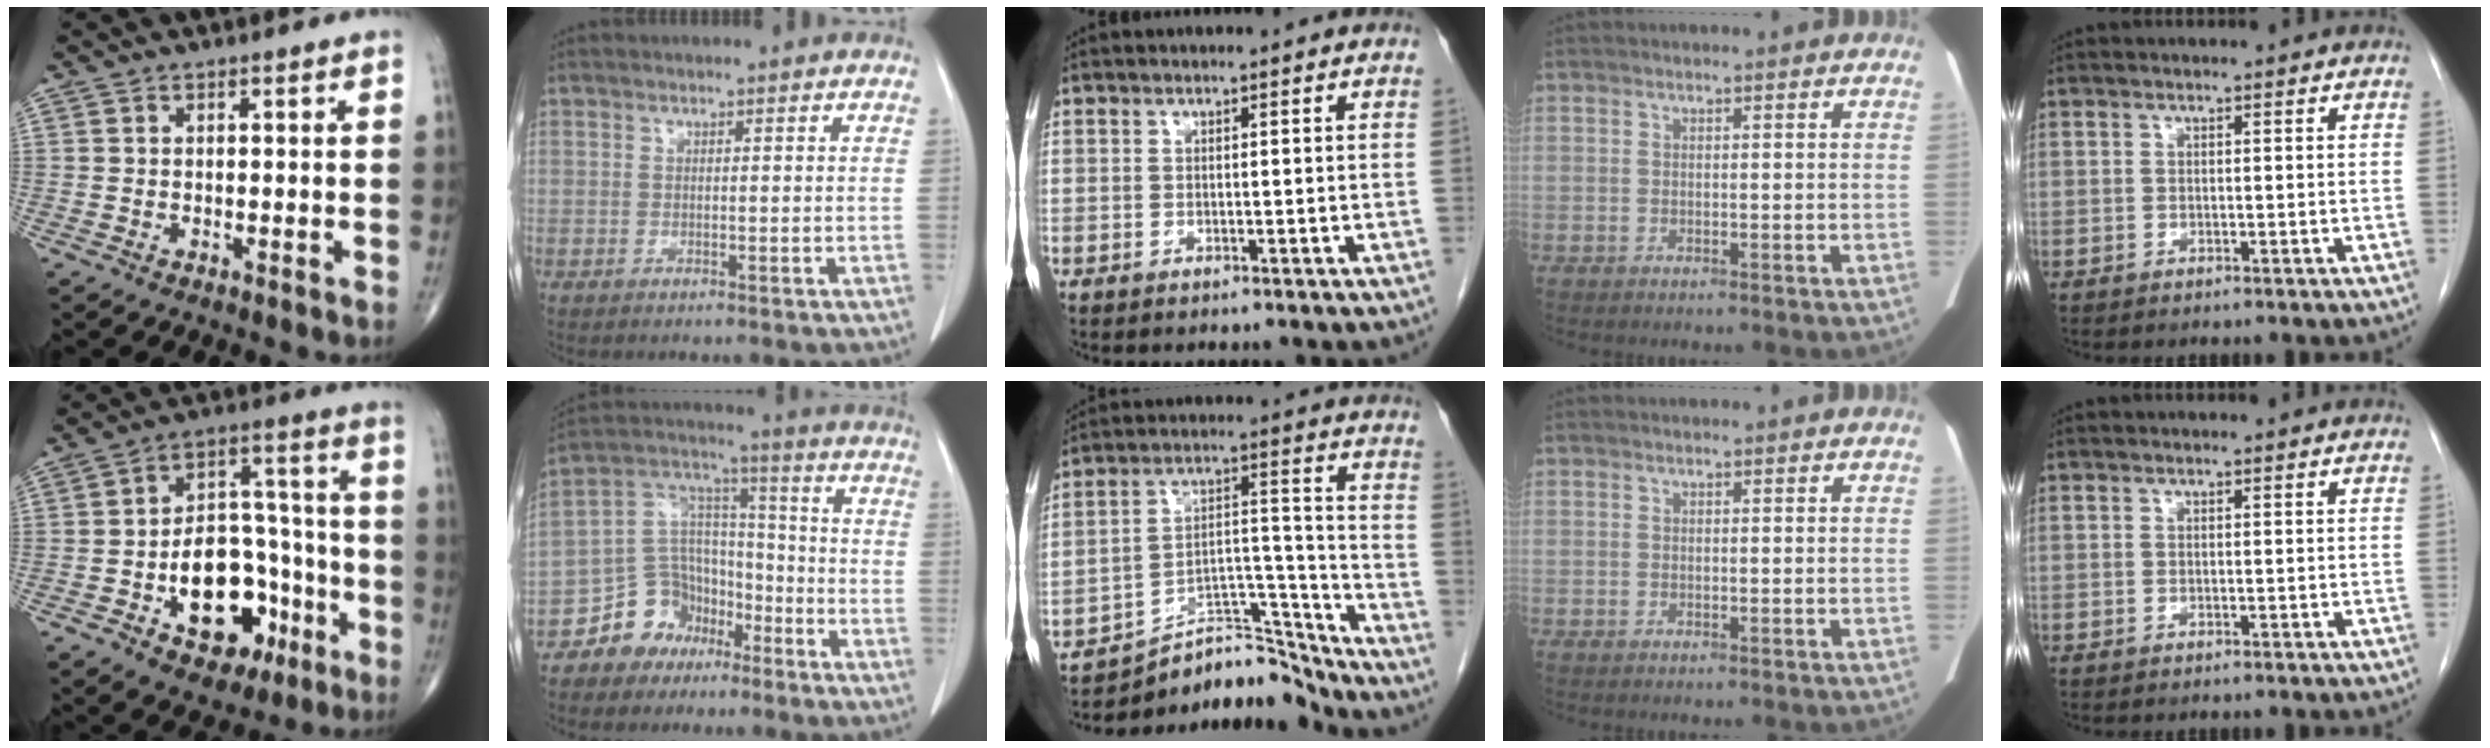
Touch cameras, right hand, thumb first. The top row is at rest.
{"thumb": {"total": 17.6, "force": [-6.5, 11.2, 11.9], "torque": [-0.132, 0.060, -0.090]}, "index": {"total": 10.3, "force": [-6.7, 7.4, 2.2], "torque": [-0.041, 0.053, -0.120]}, "middle": {"total": 12.0, "force": [-11.6, 2.5, 1.3], "torque": [-0.004, 0.059, -0.191]}}